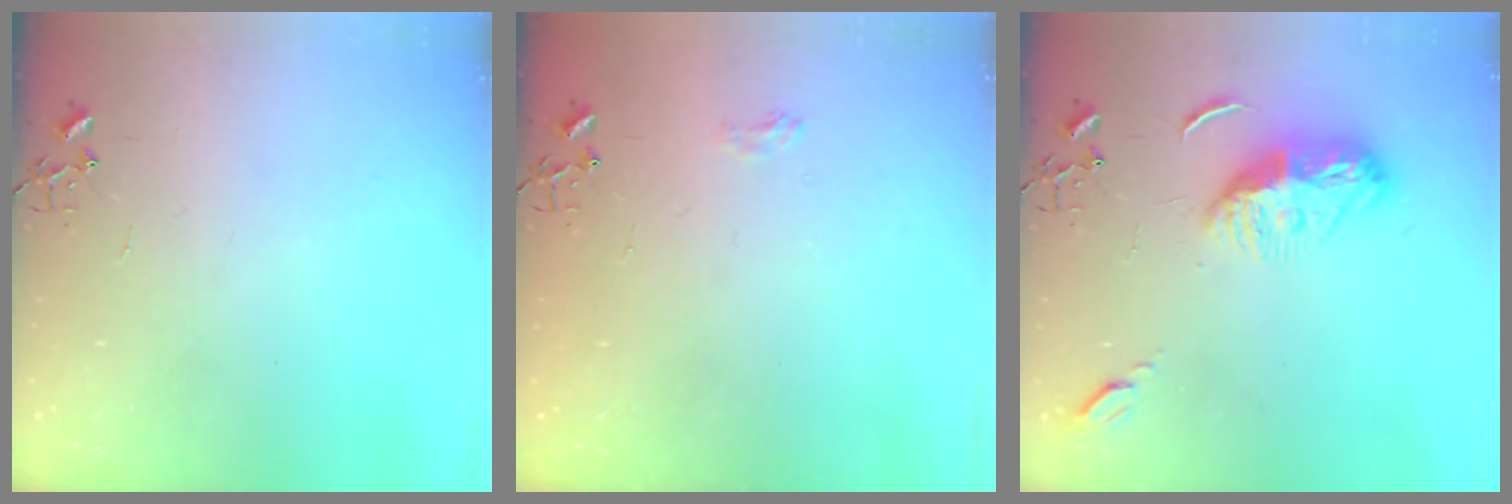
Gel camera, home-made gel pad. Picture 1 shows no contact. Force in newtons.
{"total": 6.3, "press": 6.3, "slide": 0.8}
{"total": 11.3, "press": 11.3, "slide": 0.3}